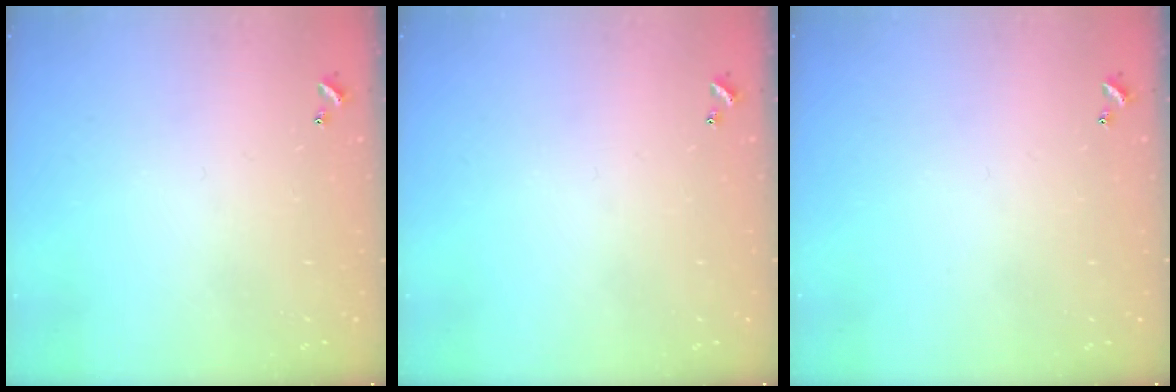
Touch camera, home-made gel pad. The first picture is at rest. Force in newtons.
{"total": 0.0}
{"total": 0.0}